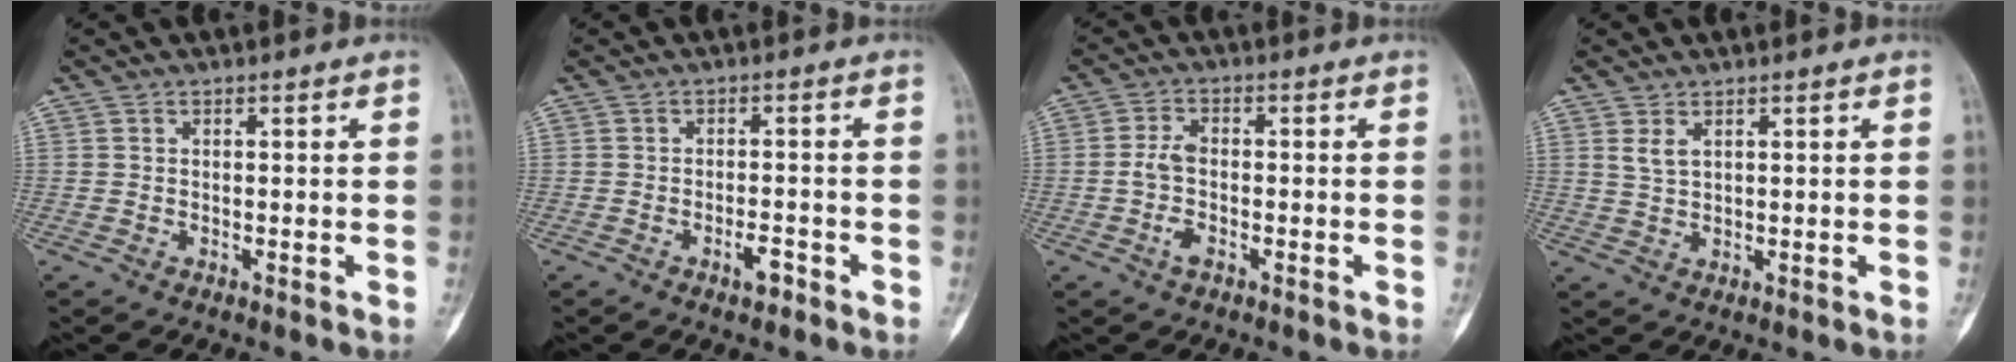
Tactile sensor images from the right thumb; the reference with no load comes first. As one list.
[{"total": 2.7, "force": [-1.6, 1.1, 1.8], "torque": [-0.026, 0.010, -0.028]}, {"total": 4.5, "force": [-1.3, 2.5, 3.5], "torque": [-0.073, 0.014, -0.030]}, {"total": 2.2, "force": [1.2, 1.1, 1.5], "torque": [-0.032, -0.003, 0.031]}]